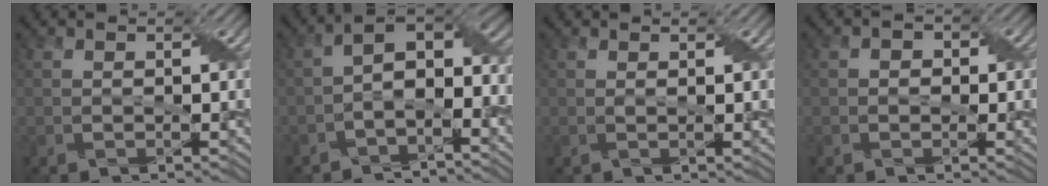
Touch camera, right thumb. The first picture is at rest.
{"total": 6.8, "force": [-2.8, 3.0, 5.4], "torque": [-0.083, 0.004, -0.058]}
{"total": 0.9, "force": [0.4, 0.0, 0.8], "torque": [-0.019, 0.003, 0.005]}
{"total": 1.5, "force": [-0.2, 1.3, 0.8], "torque": [-0.015, -0.002, -0.006]}